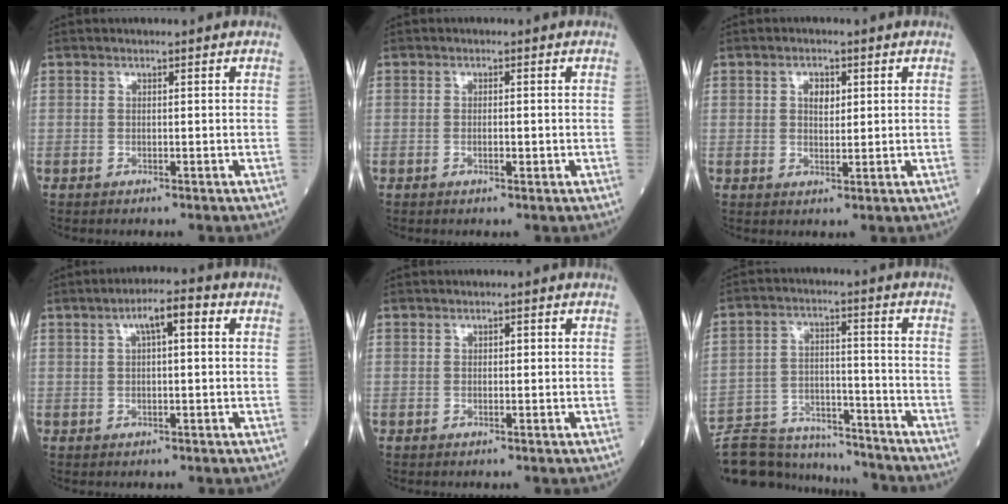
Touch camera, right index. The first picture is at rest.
{"total": 1.3, "force": [-0.3, 0.5, 1.2], "torque": [-0.030, 0.001, -0.003]}
{"total": 3.3, "force": [1.0, 2.1, 2.4], "torque": [-0.050, 0.006, 0.021]}
{"total": 5.9, "force": [2.0, 1.9, 5.3], "torque": [-0.102, 0.027, 0.033]}
{"total": 0.9, "force": [0.1, 0.6, 0.7], "torque": [-0.024, 0.012, 0.003]}
{"total": 23.5, "force": [-21.2, 6.7, 7.6], "torque": [-0.194, -0.007, -0.328]}